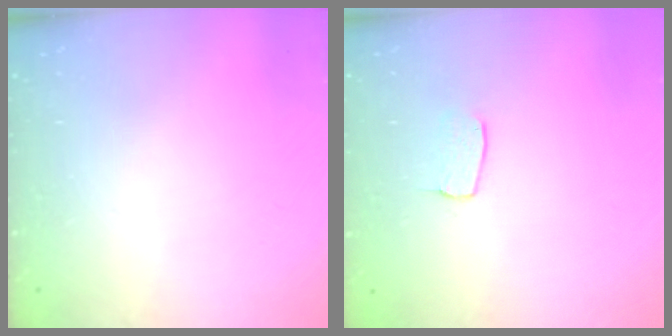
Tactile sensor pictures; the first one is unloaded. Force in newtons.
{"total": 4.7, "press": 4.7, "slide": 0.3}